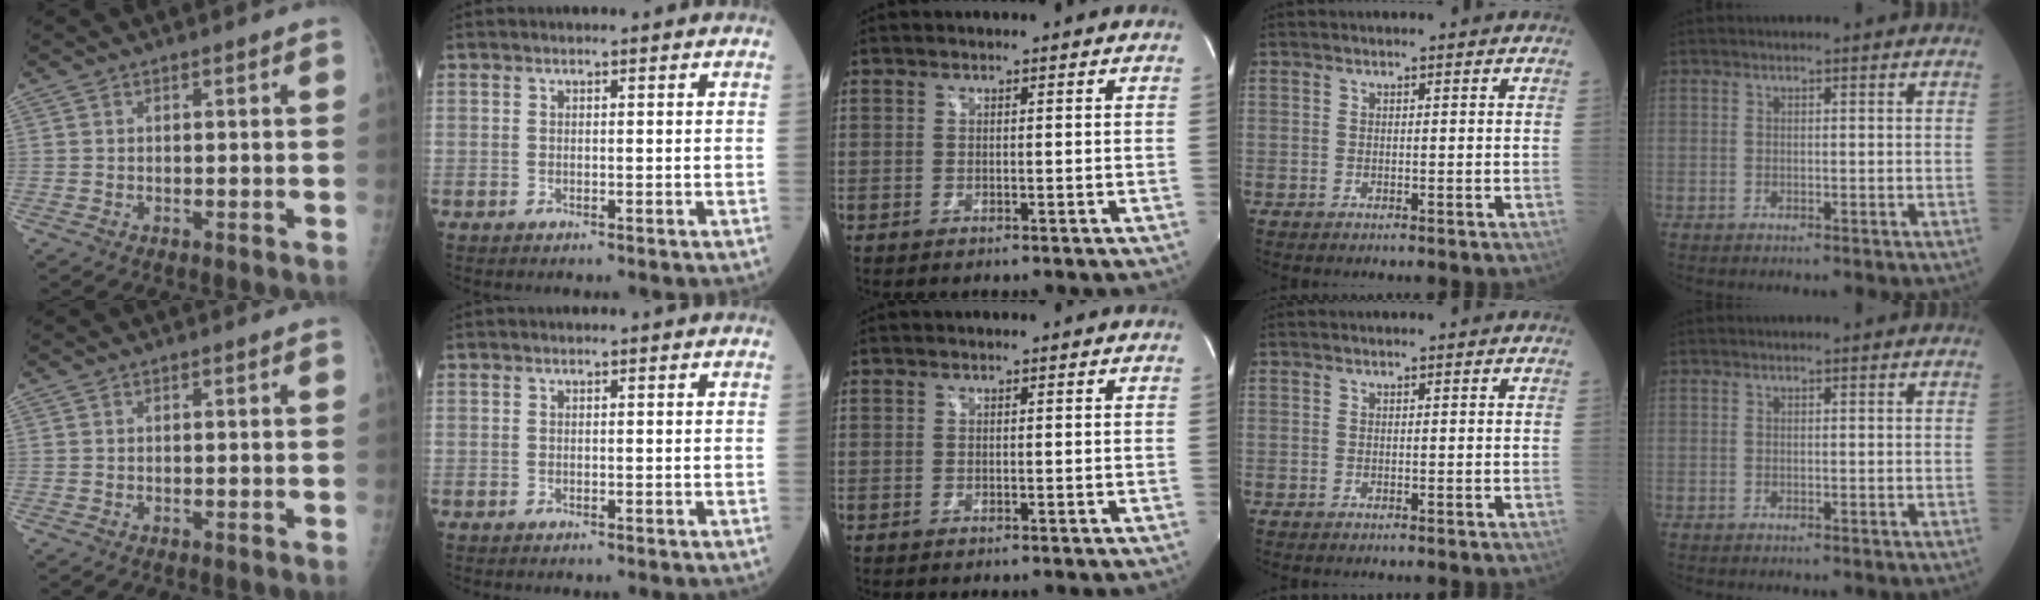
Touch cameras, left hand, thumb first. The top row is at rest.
{}